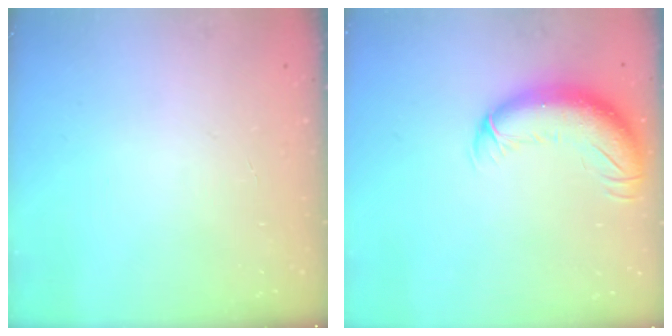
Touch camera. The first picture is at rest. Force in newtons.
{"total": 13.7, "press": 13.3, "slide": 3.1}